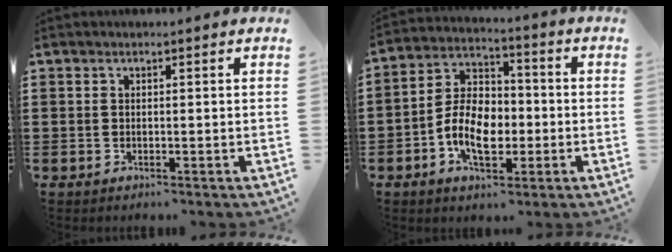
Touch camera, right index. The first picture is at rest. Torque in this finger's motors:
{"motor_torque": [2.14, 0.00, 0.37, 0.19]}